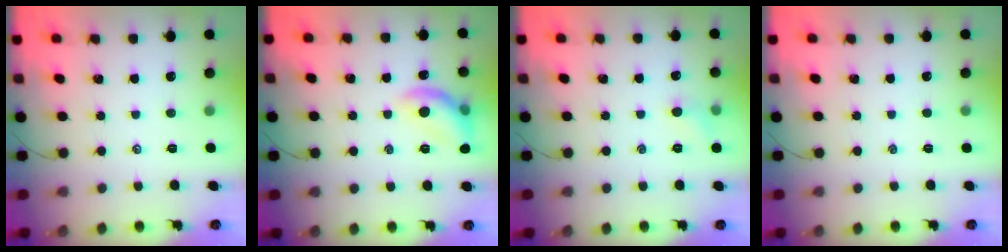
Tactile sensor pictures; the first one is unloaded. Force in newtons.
{"total": 10.9, "press": 10.9, "slide": 0.4}
{"total": 5.4, "press": 5.1, "slide": 1.8}
{"total": 0.0}